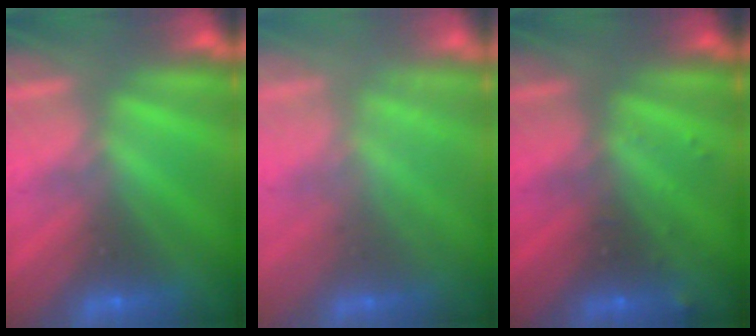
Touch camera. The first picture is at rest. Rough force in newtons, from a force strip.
{"total": 2.2}
{"total": 2.9}